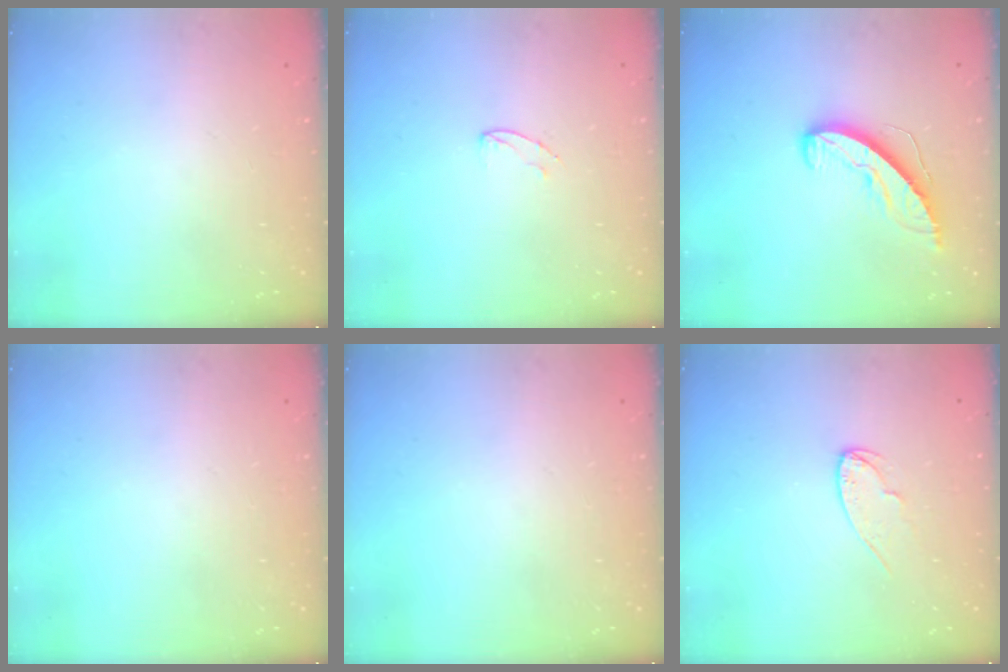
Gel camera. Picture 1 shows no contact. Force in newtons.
{"total": 4.7, "press": 4.6, "slide": 0.4}
{"total": 8.4, "press": 8.4, "slide": 0.2}
{"total": 0.0}
{"total": 0.0}
{"total": 6.6, "press": 6.6, "slide": 0.6}